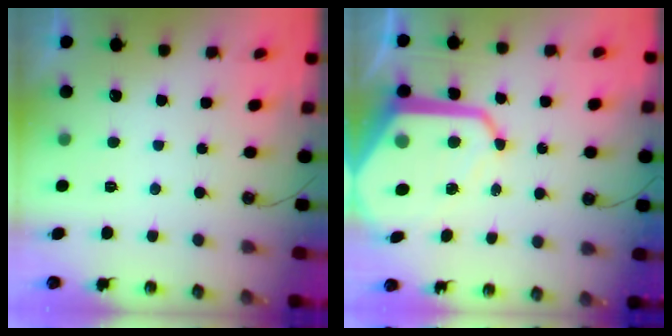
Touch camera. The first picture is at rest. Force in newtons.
{"total": 17.4, "press": 17.4, "slide": 1.5}